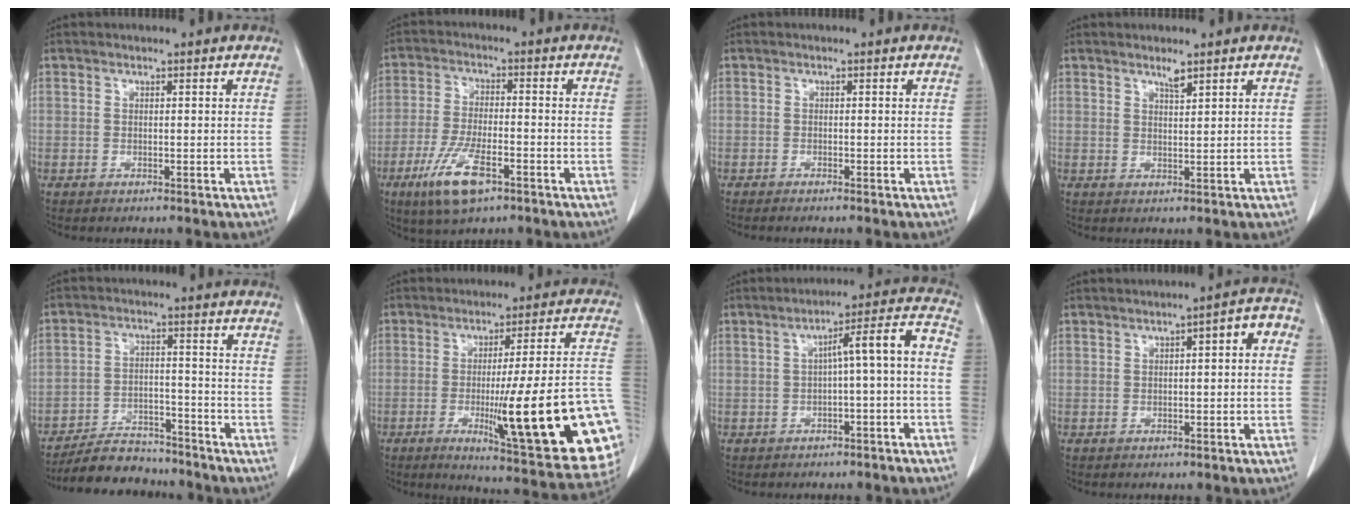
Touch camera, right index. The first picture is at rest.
{"total": 9.3, "force": [-5.1, 2.5, 7.4], "torque": [-0.152, -0.017, -0.089]}
{"total": 1.1, "force": [-1.0, -0.2, 0.5], "torque": [-0.010, 0.000, -0.015]}
{"total": 1.6, "force": [1.3, 0.1, 0.9], "torque": [-0.019, -0.003, 0.026]}
{"total": 9.6, "force": [-8.8, 3.2, 1.6], "torque": [-0.019, 0.010, -0.146]}
{"total": 25.4, "force": [-5.8, 1.5, 24.6], "torque": [-0.237, -0.010, -0.077]}
{"total": 7.8, "force": [-1.6, 0.5, 7.6], "torque": [-0.102, 0.032, -0.023]}
{"total": 4.2, "force": [0.2, 1.3, 4.0], "torque": [-0.048, 0.027, -0.003]}